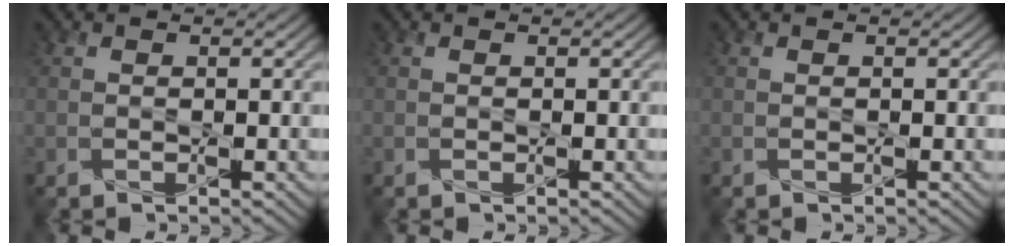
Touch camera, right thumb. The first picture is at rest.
{"total": 0.0}
{"total": 0.0}